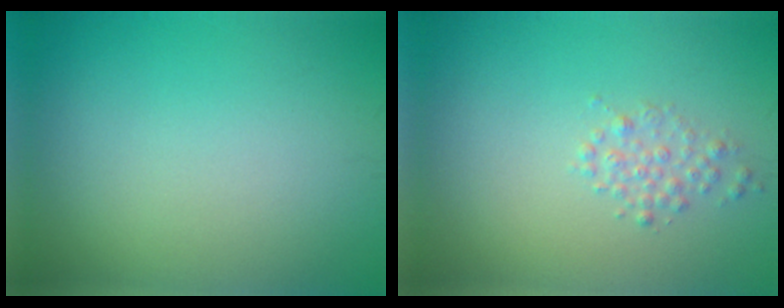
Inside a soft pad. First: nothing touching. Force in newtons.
{"total": 1.5, "press": 1.5, "slide": 0.1}